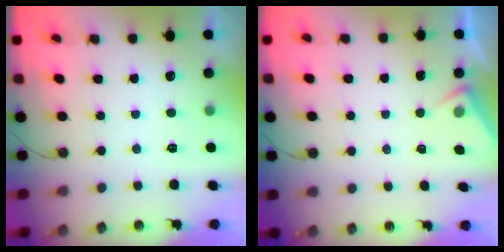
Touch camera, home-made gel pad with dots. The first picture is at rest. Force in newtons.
{"total": 3.7, "press": 3.6, "slide": 0.5}